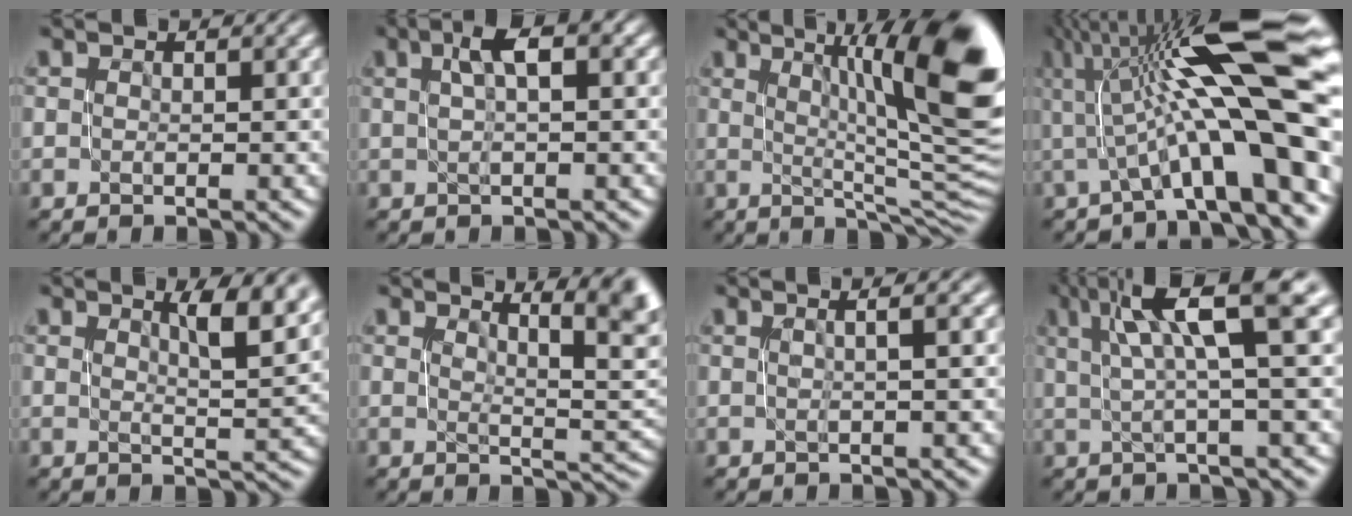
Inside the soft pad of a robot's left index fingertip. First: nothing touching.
{"total": 3.3, "force": [1.0, 0.8, 3.0], "torque": [-0.049, 0.013, 0.015]}
{"total": 13.6, "force": [4.0, 3.2, 12.6], "torque": [-0.162, 0.008, 0.069]}
{"total": 14.7, "force": [2.2, 3.5, 14.1], "torque": [-0.208, 0.017, 0.038]}
{"total": 5.6, "force": [2.5, 1.5, 4.9], "torque": [-0.056, -0.001, 0.039]}
{"total": 6.9, "force": [2.9, 1.9, 5.9], "torque": [-0.061, 0.011, 0.047]}
{"total": 2.9, "force": [0.6, 0.8, 2.7], "torque": [-0.028, 0.011, 0.001]}
{"total": 8.0, "force": [3.1, 1.2, 7.3], "torque": [-0.100, 0.019, 0.049]}